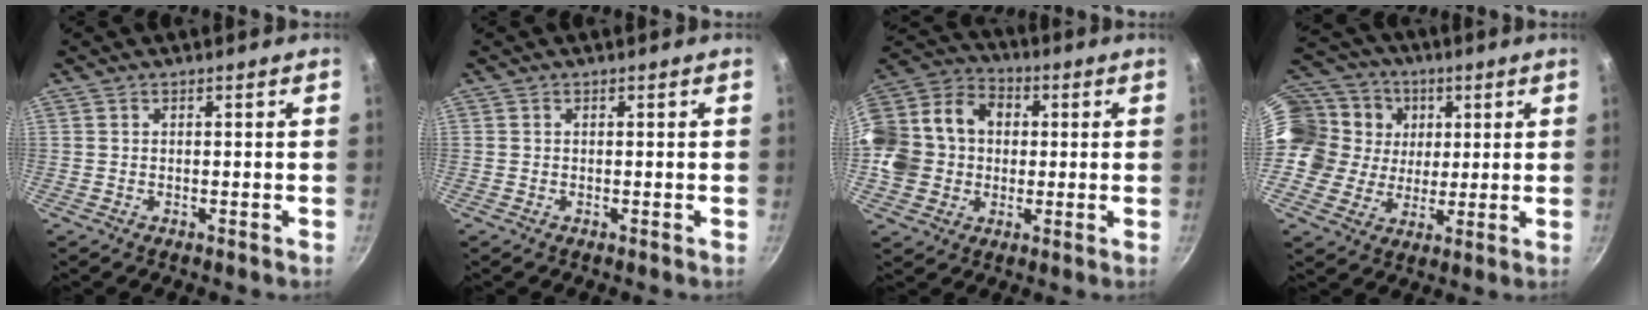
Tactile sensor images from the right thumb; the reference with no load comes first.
{"total": 0.0}
{"total": 20.3, "force": [0.7, 17.1, 10.9], "torque": [-0.211, 0.050, 0.005]}
{"total": 18.9, "force": [4.0, 16.3, 8.6], "torque": [-0.161, 0.014, 0.066]}